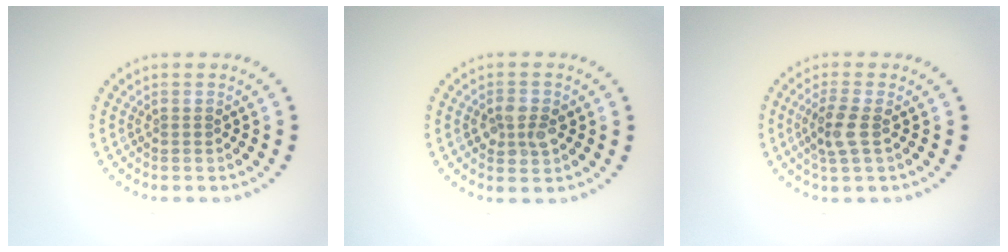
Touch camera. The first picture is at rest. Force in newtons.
{"total": 2.4, "press": 2.4, "slide": 0.1}
{"total": 2.7, "press": 2.4, "slide": 1.1}